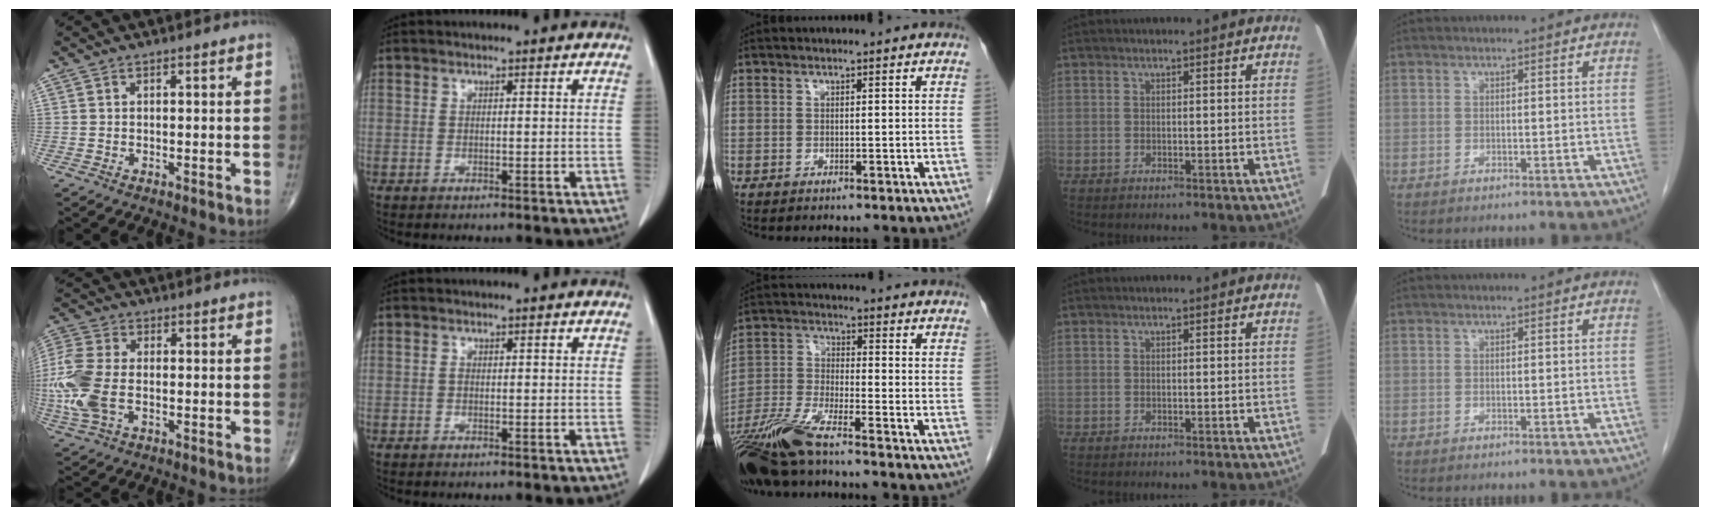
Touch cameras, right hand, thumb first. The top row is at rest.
{"thumb": {"total": 13.7, "force": [-2.2, 7.9, 11.0], "torque": [-0.289, 0.002, -0.042]}, "index": {"total": 0.6, "force": [0.0, 0.3, 0.5], "torque": [-0.008, 0.002, 0.000]}, "middle": {"total": 10.5, "force": [-8.4, 0.5, 6.2], "torque": [-0.131, -0.025, -0.161]}}